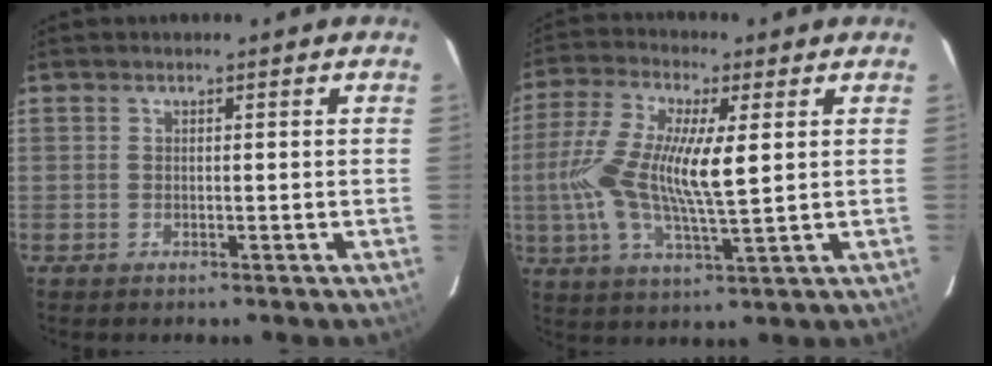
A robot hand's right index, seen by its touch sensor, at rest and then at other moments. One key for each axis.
{"total": 14.4, "fx": 1.2, "fy": 4.0, "fz": 13.8, "tx": -0.276, "ty": 0.003, "tz": 0.018}